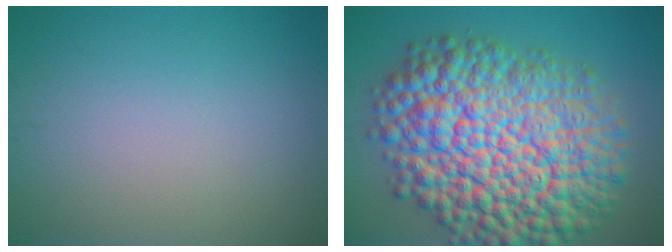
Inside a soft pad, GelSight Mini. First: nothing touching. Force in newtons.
{"total": 17.5, "press": 17.5, "slide": 0.6}